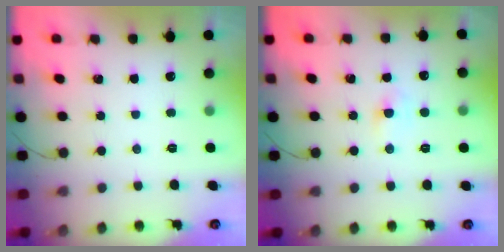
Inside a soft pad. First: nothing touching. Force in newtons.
{"total": 2.4, "press": 2.2, "slide": 0.9}